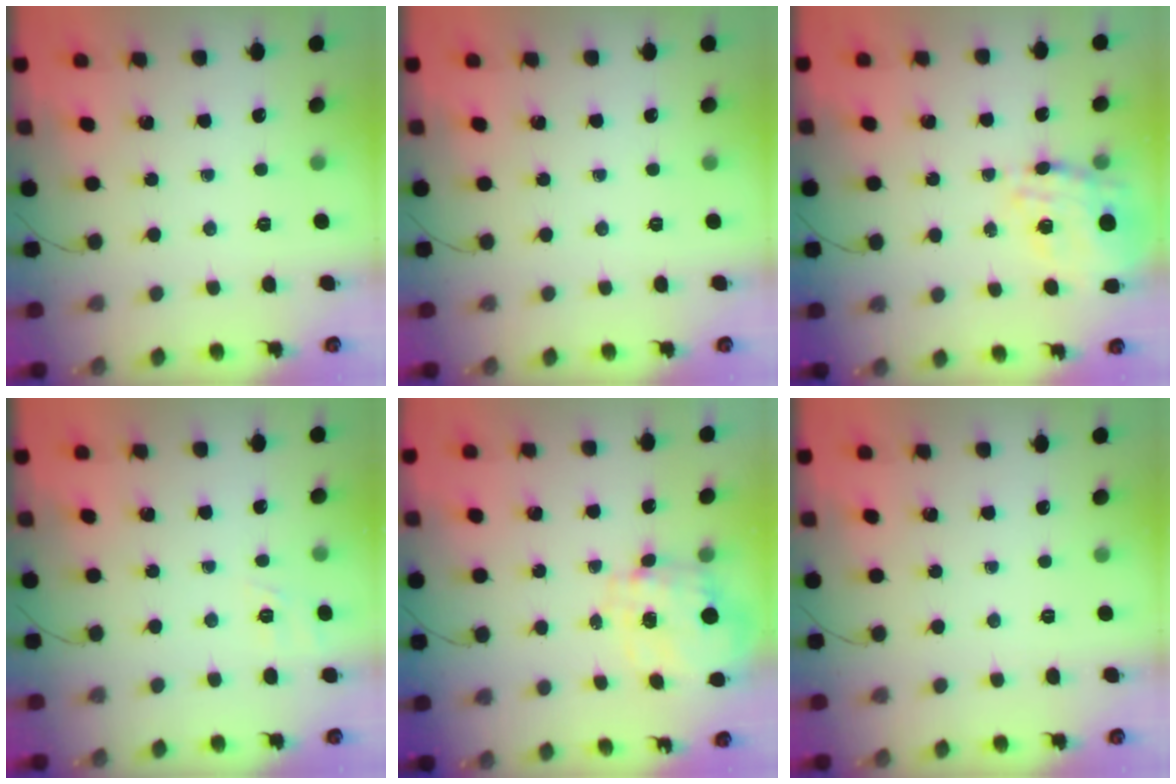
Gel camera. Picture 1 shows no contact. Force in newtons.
{"total": 0.0}
{"total": 15.6, "press": 15.2, "slide": 3.4}
{"total": 1.8, "press": 1.0, "slide": 1.5}
{"total": 2.9, "press": 2.7, "slide": 1.1}
{"total": 0.0}